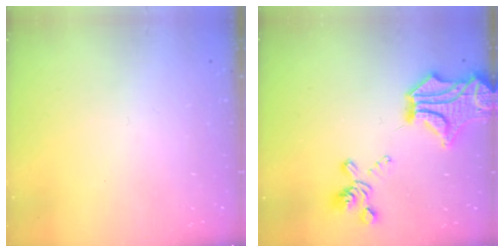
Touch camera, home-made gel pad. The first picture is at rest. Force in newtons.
{"total": 9.2, "press": 8.7, "slide": 2.9}